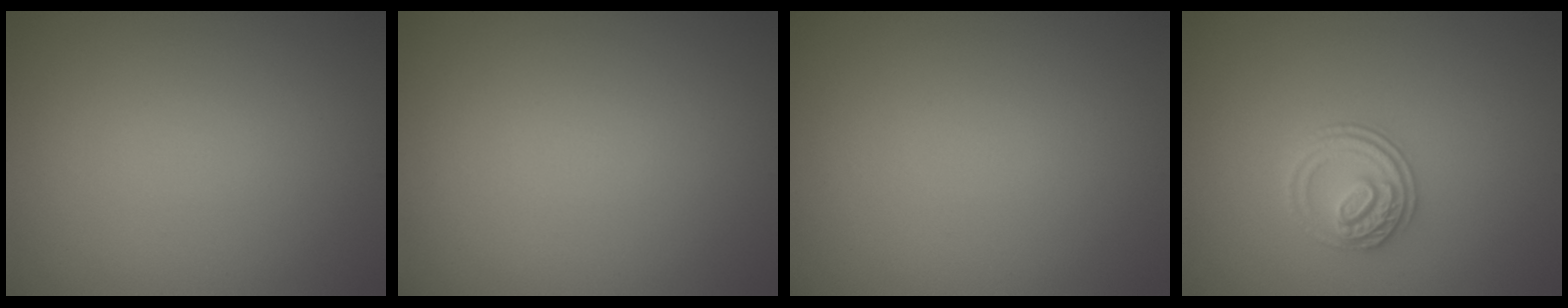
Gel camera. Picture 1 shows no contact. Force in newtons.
{"total": 0.0}
{"total": 0.0}
{"total": 2.8, "press": 2.7, "slide": 1.0}